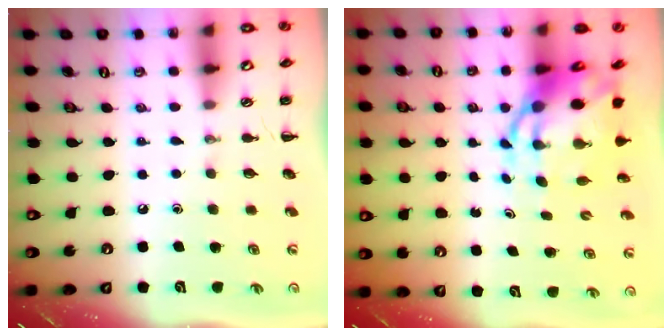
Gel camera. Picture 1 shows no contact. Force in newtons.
{"total": 9.1, "press": 8.7, "slide": 2.7}